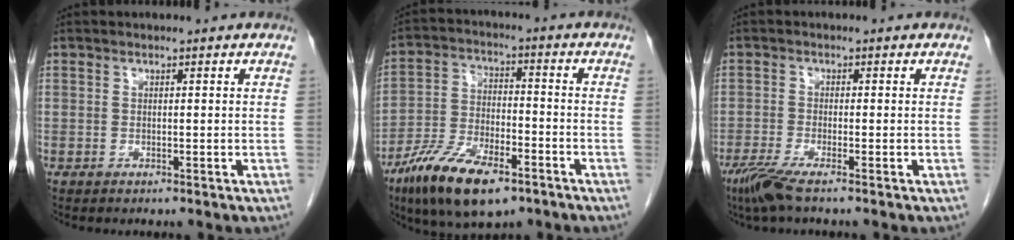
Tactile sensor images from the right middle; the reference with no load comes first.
{"total": 13.5, "force": [-8.5, 4.6, 9.5], "torque": [-0.181, -0.015, -0.149]}
{"total": 4.2, "force": [-2.8, 0.2, 3.0], "torque": [-0.066, -0.013, -0.060]}